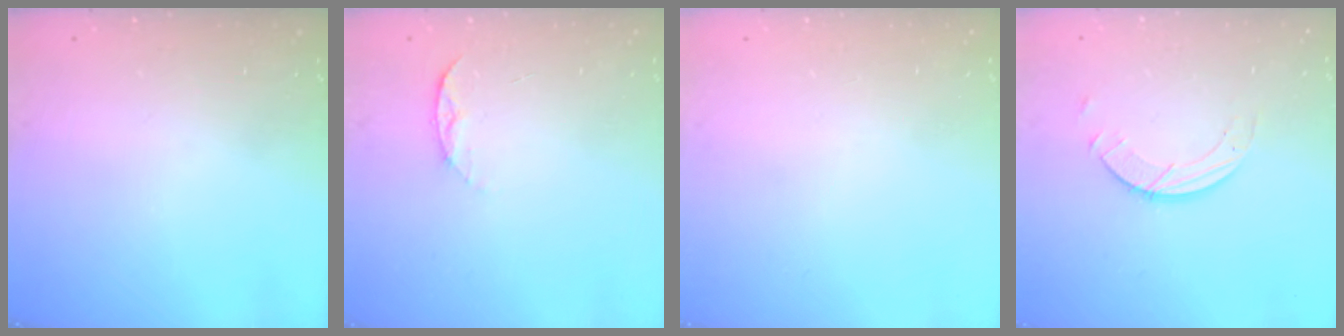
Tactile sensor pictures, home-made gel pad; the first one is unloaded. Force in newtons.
{"total": 5.2, "press": 5.2, "slide": 0.6}
{"total": 0.0}
{"total": 3.4, "press": 3.4, "slide": 0.3}